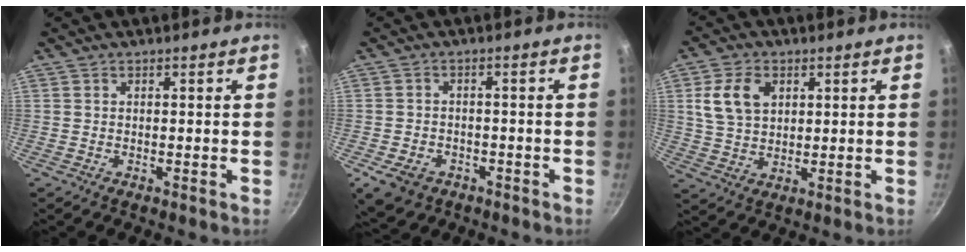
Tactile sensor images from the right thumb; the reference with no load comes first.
{"total": 7.0, "force": [-3.6, 5.2, 3.0], "torque": [-0.053, 0.017, -0.049]}
{"total": 8.8, "force": [2.8, 6.0, 5.7], "torque": [-0.100, -0.005, 0.058]}